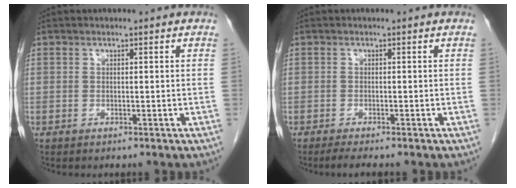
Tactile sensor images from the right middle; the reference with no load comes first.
{"total": 2.1, "force": [-1.7, -0.1, 1.2], "torque": [-0.026, -0.007, -0.029]}